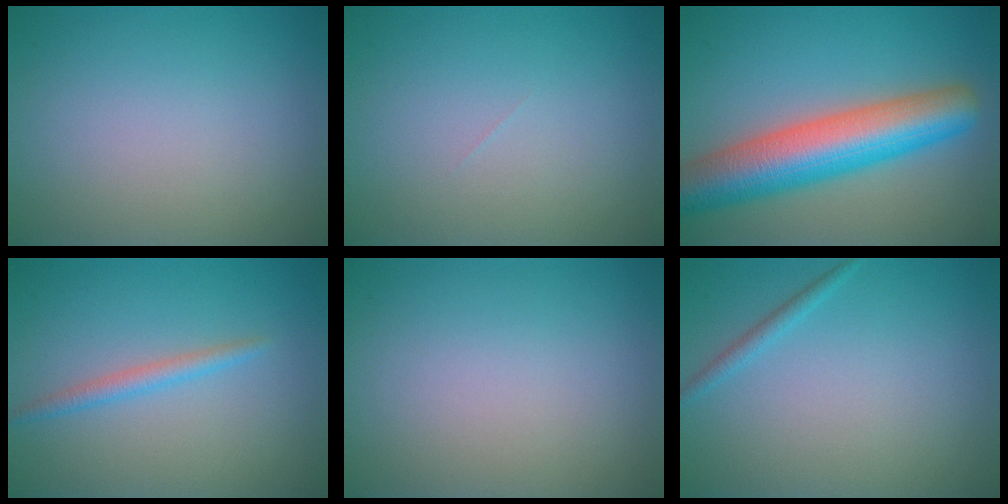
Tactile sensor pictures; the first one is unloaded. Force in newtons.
{"total": 0.0}
{"total": 9.6, "press": 9.6, "slide": 0.3}
{"total": 1.6, "press": 1.6, "slide": 0.0}
{"total": 0.0}
{"total": 1.1, "press": 1.1, "slide": 0.1}